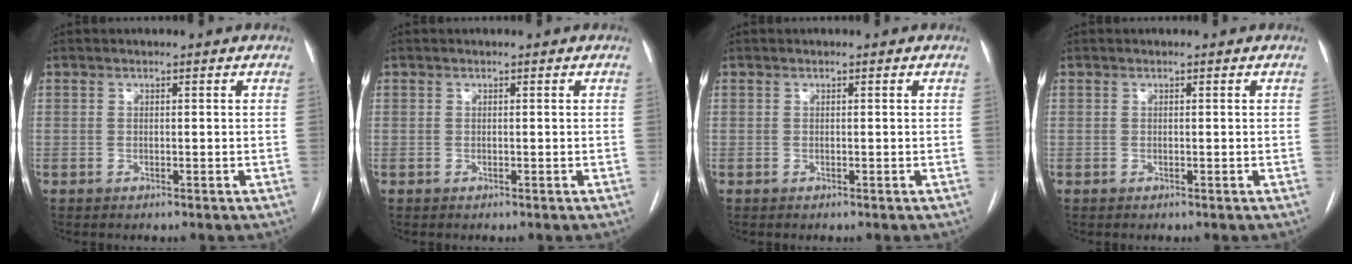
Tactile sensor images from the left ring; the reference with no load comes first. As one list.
[{"total": 0.0}, {"total": 0.0}, {"total": 0.0}]